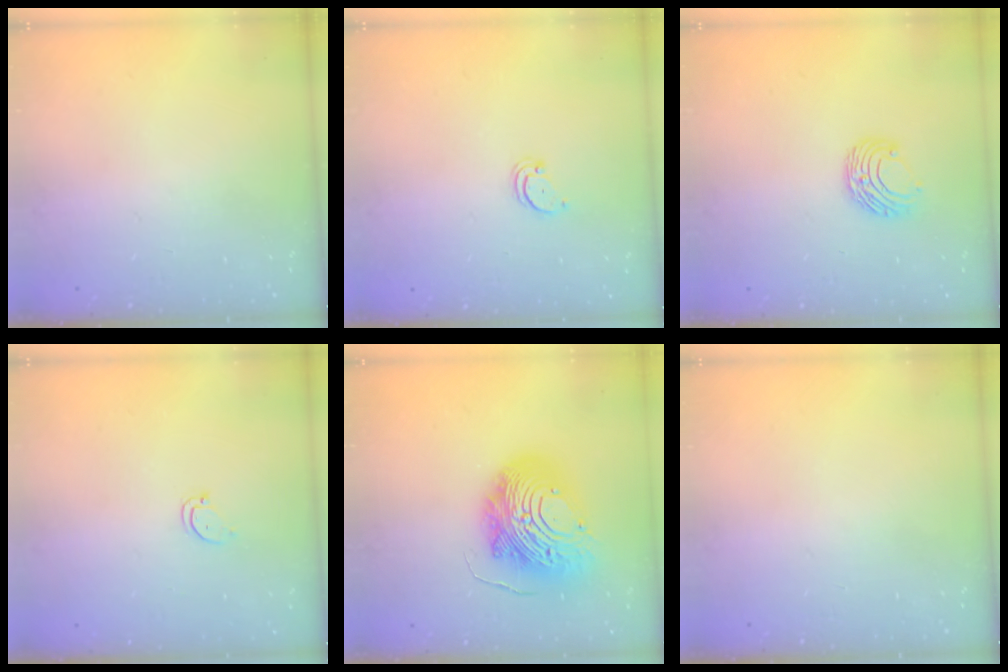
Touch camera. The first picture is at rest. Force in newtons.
{"total": 2.5, "press": 2.5, "slide": 0.3}
{"total": 7.2, "press": 7.2, "slide": 0.8}
{"total": 3.1, "press": 3.1, "slide": 0.2}
{"total": 20.1, "press": 20.0, "slide": 2.0}
{"total": 0.0}